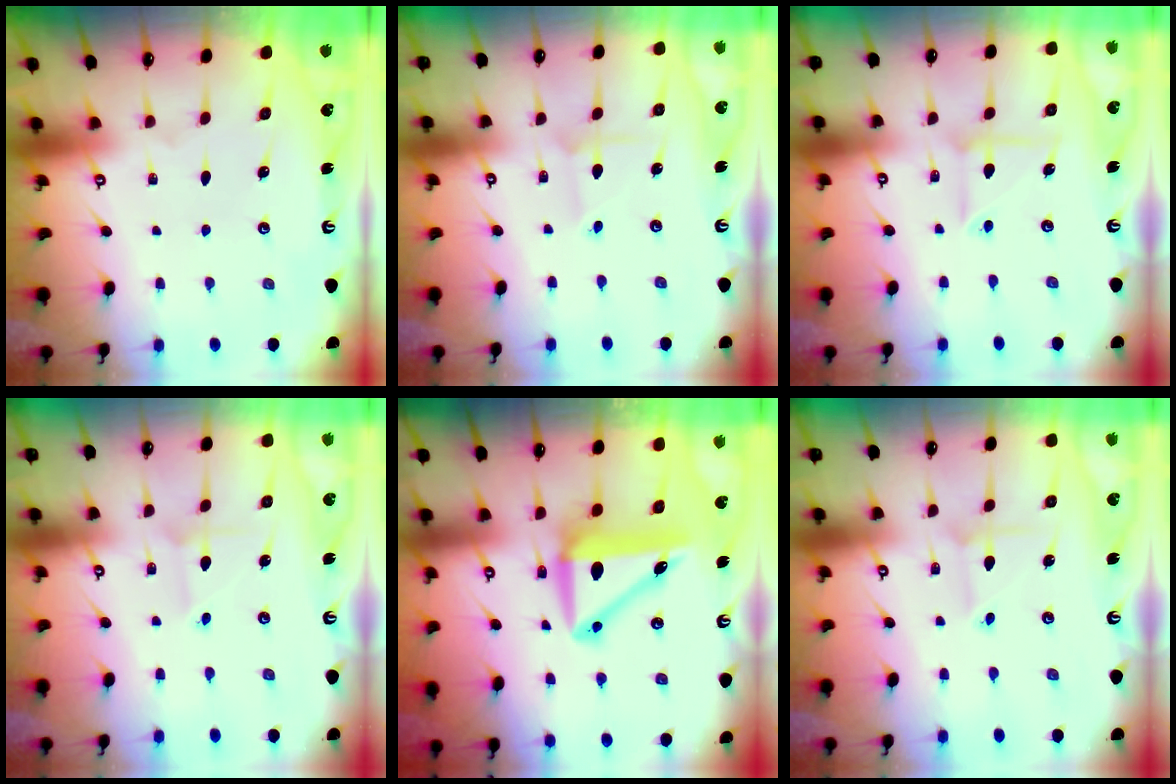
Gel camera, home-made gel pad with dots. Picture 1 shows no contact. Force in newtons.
{"total": 2.9, "press": 2.9, "slide": 0.1}
{"total": 7.2, "press": 7.1, "slide": 1.2}
{"total": 1.4, "press": 1.4, "slide": 0.1}
{"total": 10.7, "press": 10.4, "slide": 2.5}
{"total": 2.0, "press": 2.0, "slide": 0.3}